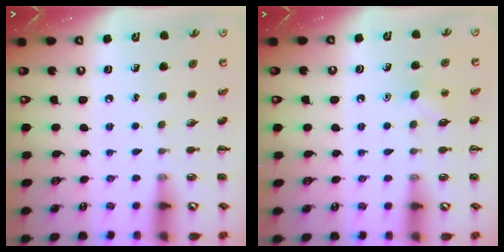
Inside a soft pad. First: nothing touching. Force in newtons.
{"total": 5.7, "press": 5.5, "slide": 1.4}